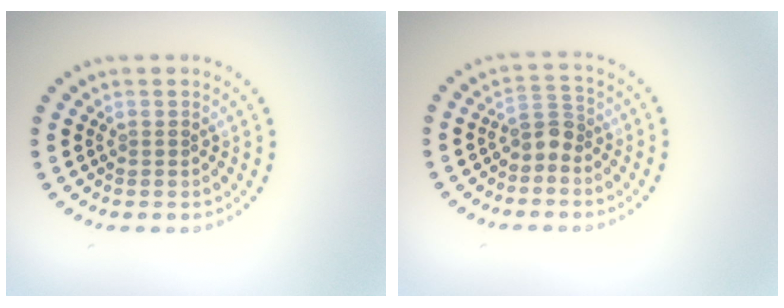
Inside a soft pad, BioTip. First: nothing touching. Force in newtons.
{"total": 2.2, "press": 1.7, "slide": 1.4}